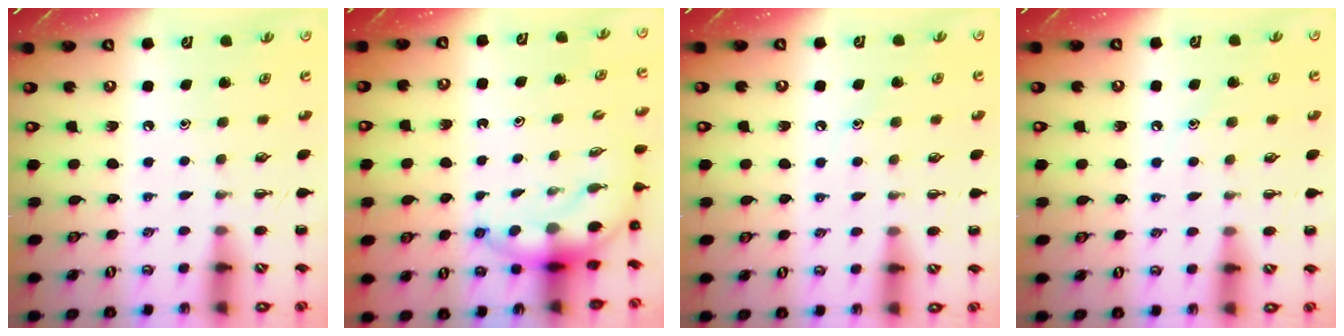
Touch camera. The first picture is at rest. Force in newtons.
{"total": 6.6, "press": 6.4, "slide": 1.4}
{"total": 6.8, "press": 6.6, "slide": 1.7}
{"total": 6.8, "press": 6.6, "slide": 1.7}